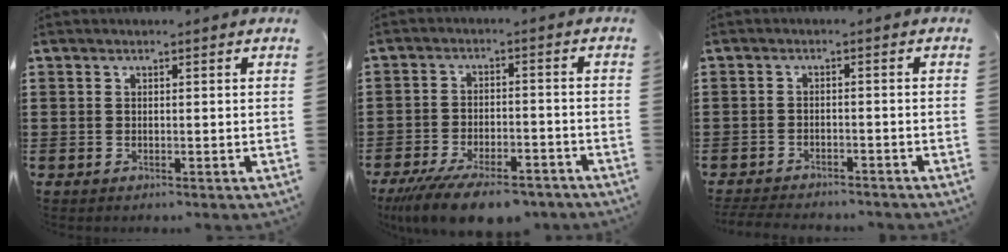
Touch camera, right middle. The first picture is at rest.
{"total": 8.5, "force": [-7.1, 1.7, 4.4], "torque": [-0.087, 0.003, -0.131]}
{"total": 2.7, "force": [-2.7, 0.2, 0.3], "torque": [-0.010, -0.003, -0.056]}